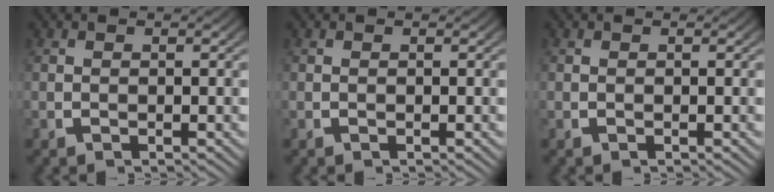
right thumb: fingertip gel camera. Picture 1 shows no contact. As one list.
[{"total": 0.0}, {"total": 0.0}]